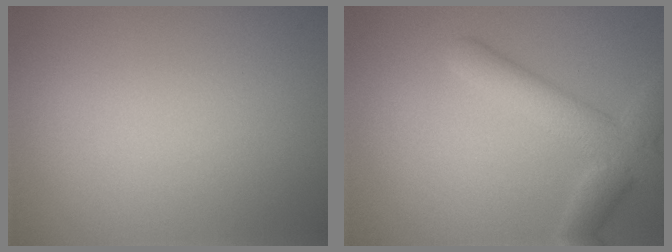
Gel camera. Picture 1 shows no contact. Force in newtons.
{"total": 4.8, "press": 4.8, "slide": 0.2}